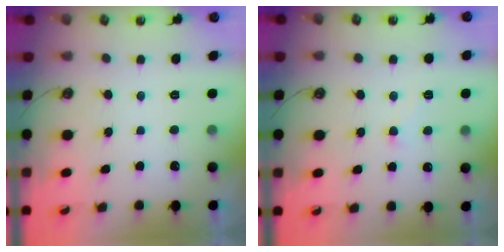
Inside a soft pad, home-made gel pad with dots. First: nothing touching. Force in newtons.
{"total": 1.7, "press": 1.7, "slide": 0.2}